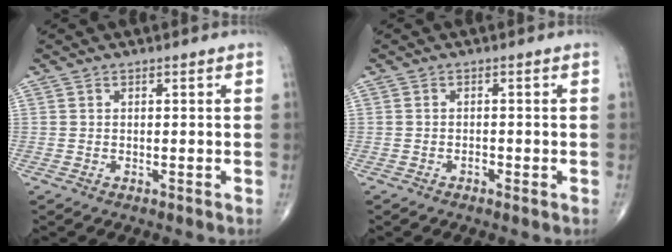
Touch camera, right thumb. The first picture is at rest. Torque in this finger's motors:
{"motor_torque": [-0.06, -0.04, 0.08, 0.02, 0.03]}